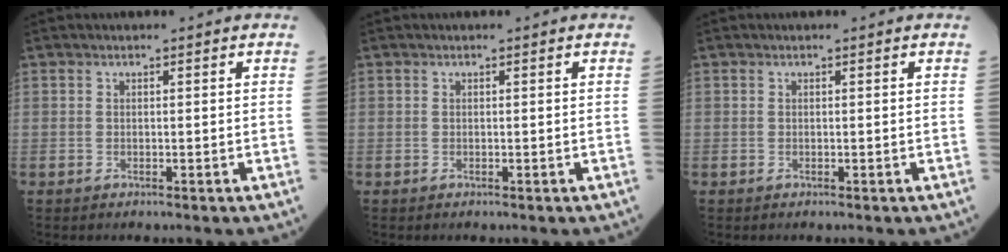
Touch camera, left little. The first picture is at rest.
{"total": 0.0}
{"total": 0.0}